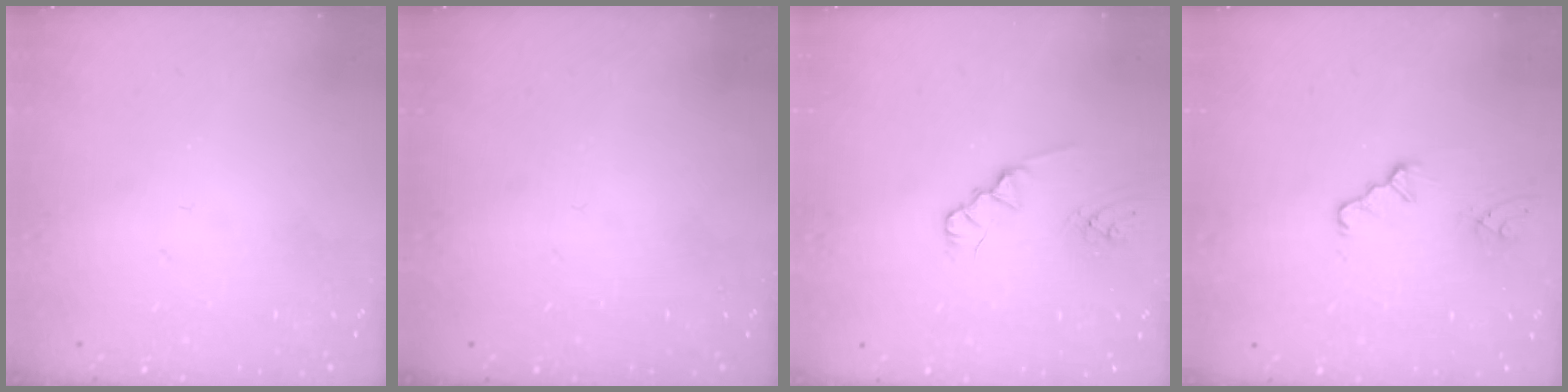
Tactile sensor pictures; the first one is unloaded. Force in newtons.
{"total": 0.0}
{"total": 1.7, "press": 1.6, "slide": 0.3}
{"total": 1.2, "press": 1.2, "slide": 0.3}